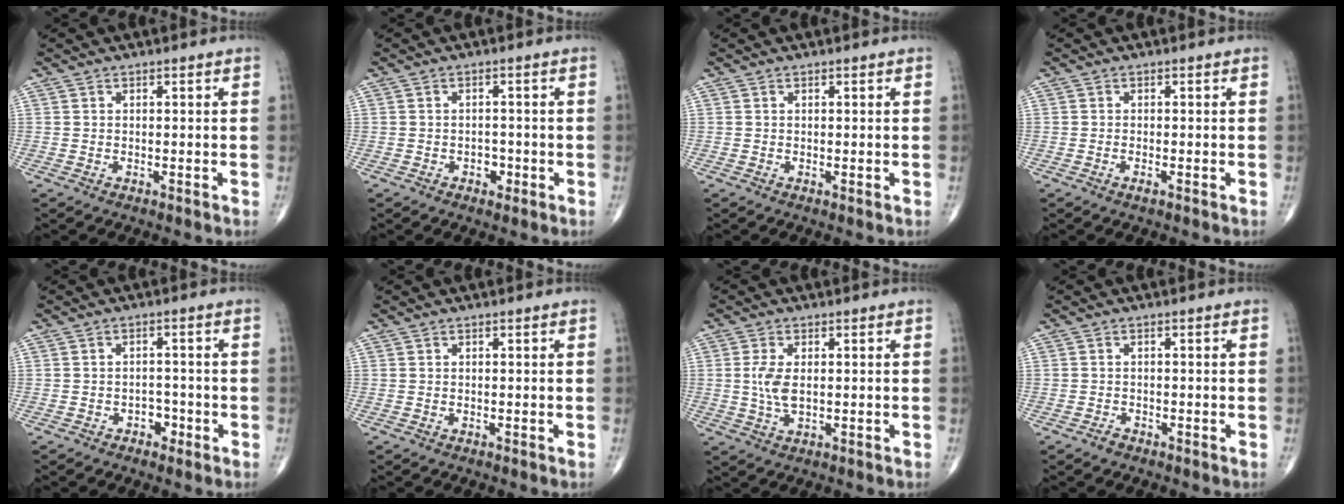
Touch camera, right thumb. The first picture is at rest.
{"total": 2.2, "force": [-0.9, 1.6, 1.2], "torque": [-0.005, 0.006, -0.013]}
{"total": 0.0}
{"total": 0.9, "force": [-0.5, 0.2, 0.8], "torque": [-0.017, -0.002, -0.011]}
{"total": 2.6, "force": [-1.4, 1.9, 1.2], "torque": [0.000, 0.011, -0.021]}
{"total": 0.0}
{"total": 4.7, "force": [0.3, 2.3, 4.1], "torque": [-0.093, -0.004, 0.006]}
{"total": 1.0, "force": [-0.8, 0.5, 0.2], "torque": [-0.006, 0.002, -0.017]}